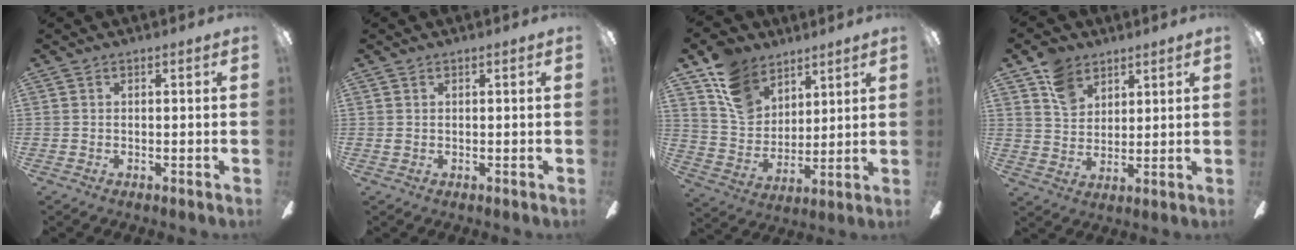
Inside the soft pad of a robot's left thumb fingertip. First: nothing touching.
{"total": 0.7, "force": [0.4, 0.5, 0.2], "torque": [-0.005, 0.004, 0.007]}
{"total": 14.1, "force": [9.2, 9.6, 4.7], "torque": [-0.095, -0.045, 0.183]}
{"total": 10.5, "force": [7.0, 7.0, 3.4], "torque": [-0.067, -0.027, 0.135]}